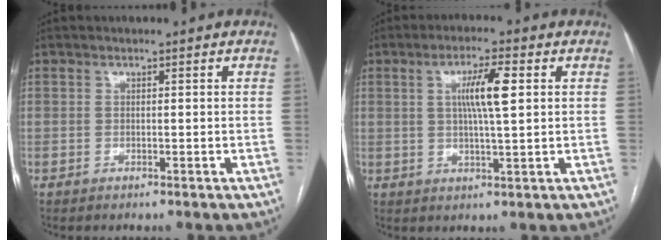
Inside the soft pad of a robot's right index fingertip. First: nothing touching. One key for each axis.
{"total": 6.5, "fx": 1.5, "fy": 0.4, "fz": 6.3, "tx": -0.115, "ty": 0.004, "tz": 0.027}